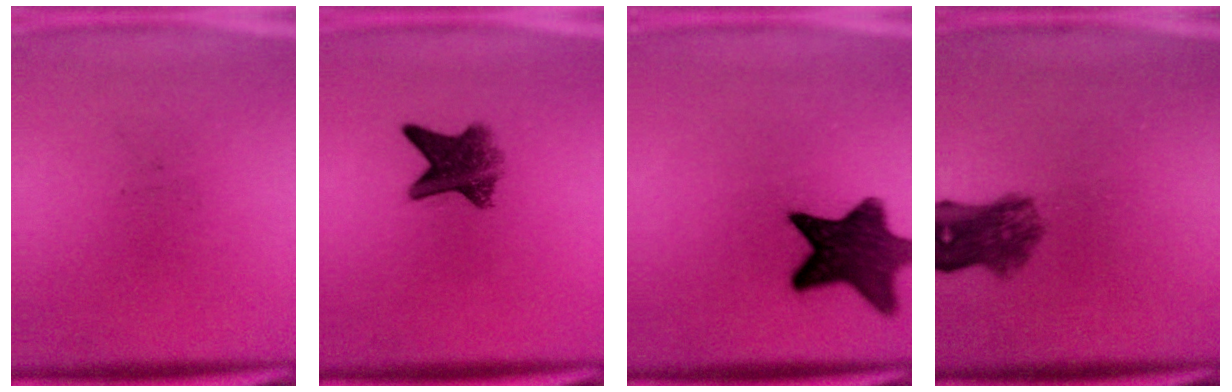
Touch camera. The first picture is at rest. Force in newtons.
{"total": 6.5}
{"total": 12.4}
{"total": 6.1}